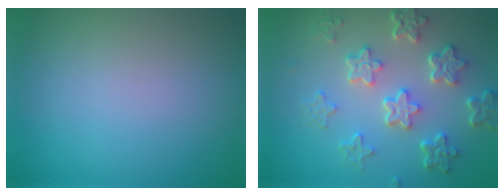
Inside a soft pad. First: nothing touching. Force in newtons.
{"total": 5.8, "press": 4.3, "slide": 3.8}